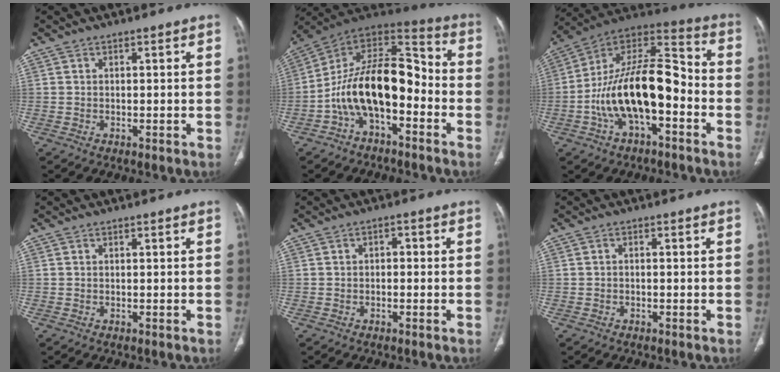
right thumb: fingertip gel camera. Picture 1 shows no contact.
{"total": 17.6, "force": [-4.8, 9.2, 14.3], "torque": [-0.223, 0.084, -0.089]}
{"total": 20.3, "force": [-5.0, 9.6, 17.2], "torque": [-0.288, 0.068, -0.086]}
{"total": 0.0}
{"total": 1.7, "force": [-0.3, 1.2, 1.1], "torque": [-0.007, 0.010, -0.010]}
{"total": 0.6, "force": [-0.2, 0.4, 0.4], "torque": [-0.005, 0.001, -0.008]}